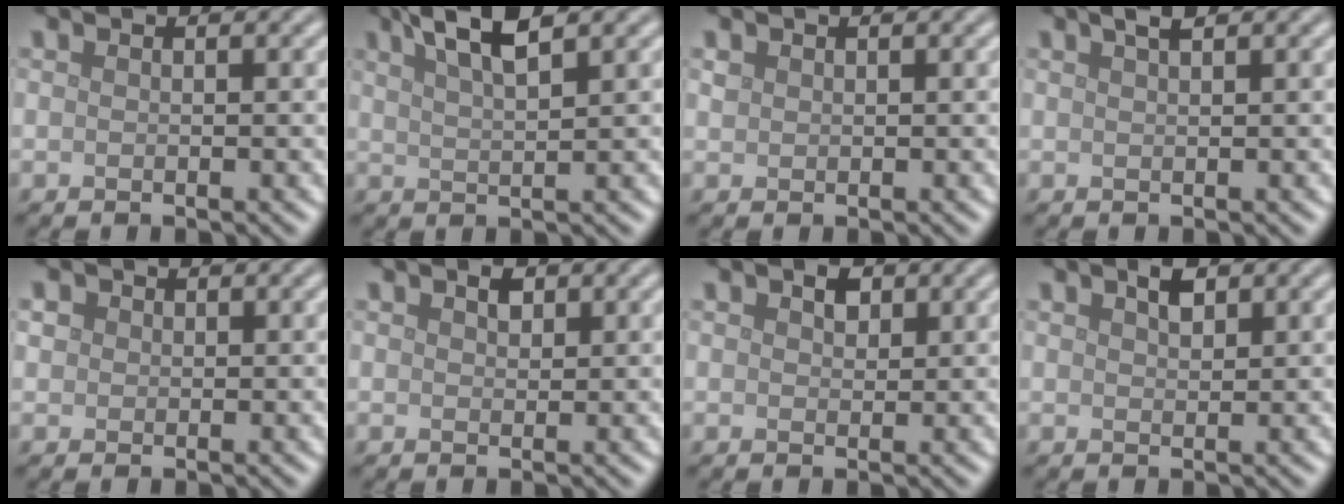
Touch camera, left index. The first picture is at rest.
{"total": 4.5, "force": [2.9, 1.1, 3.3], "torque": [-0.050, 0.013, 0.050]}
{"total": 0.7, "force": [0.4, 0.6, 0.1], "torque": [-0.001, 0.001, 0.008]}
{"total": 1.6, "force": [1.0, 0.4, 1.1], "torque": [-0.012, 0.005, 0.013]}
{"total": 1.5, "force": [0.5, 1.4, 0.4], "torque": [-0.007, 0.007, 0.000]}
{"total": 1.2, "force": [0.6, 0.8, 0.7], "torque": [-0.011, 0.001, 0.010]}
{"total": 1.5, "force": [0.7, 1.0, 0.9], "torque": [-0.013, 0.002, 0.011]}
{"total": 1.6, "force": [1.0, 0.7, 1.0], "torque": [-0.019, 0.005, 0.019]}